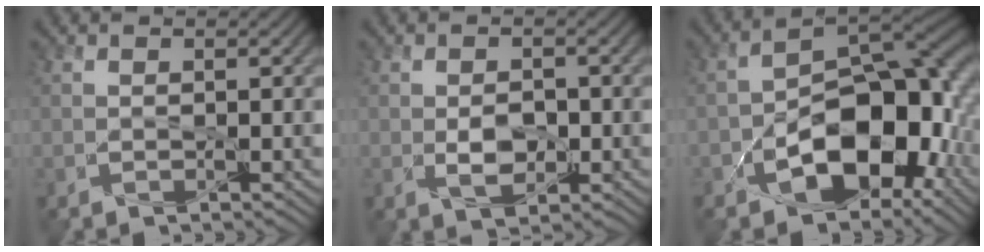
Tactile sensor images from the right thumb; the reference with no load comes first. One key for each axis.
{"total": 3.0, "fx": -0.7, "fy": 1.4, "fz": 2.5, "tx": -0.044, "ty": -0.008, "tz": -0.010}
{"total": 13.1, "fx": -5.1, "fy": 7.3, "fz": 9.6, "tx": -0.123, "ty": -0.018, "tz": -0.086}